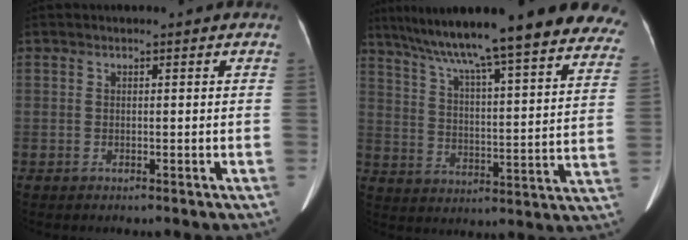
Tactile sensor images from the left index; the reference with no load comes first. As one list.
[{"total": 32.4, "force": [27.2, 3.1, 17.3], "torque": [-0.228, -0.037, 0.353]}]